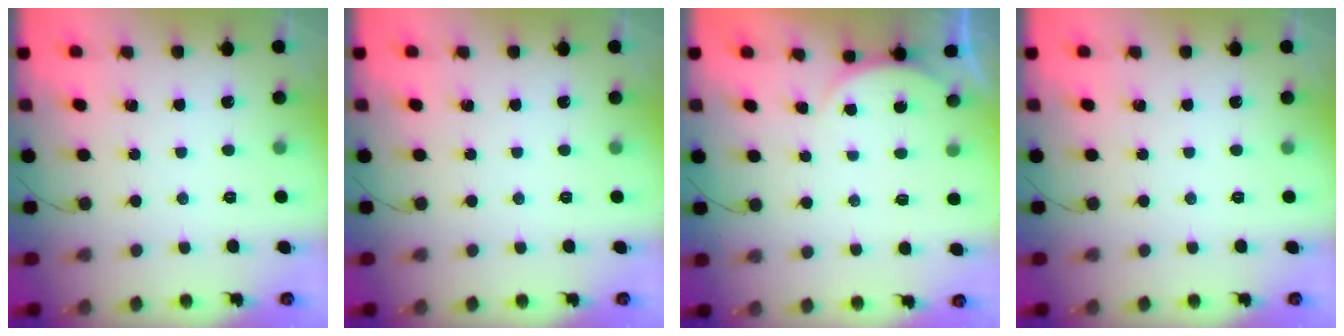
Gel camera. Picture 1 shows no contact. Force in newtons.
{"total": 0.0}
{"total": 2.3, "press": 2.3, "slide": 0.5}
{"total": 0.0}